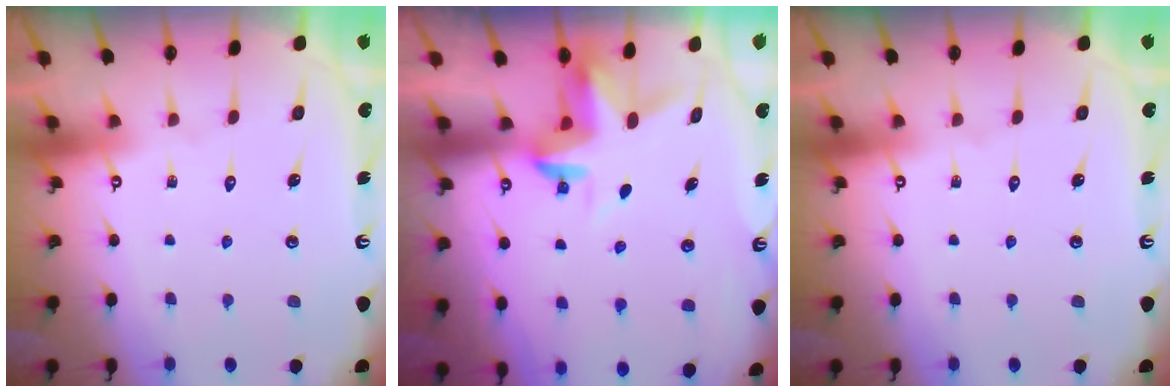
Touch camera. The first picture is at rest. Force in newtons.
{"total": 3.3, "press": 3.3, "slide": 0.4}
{"total": 0.0}